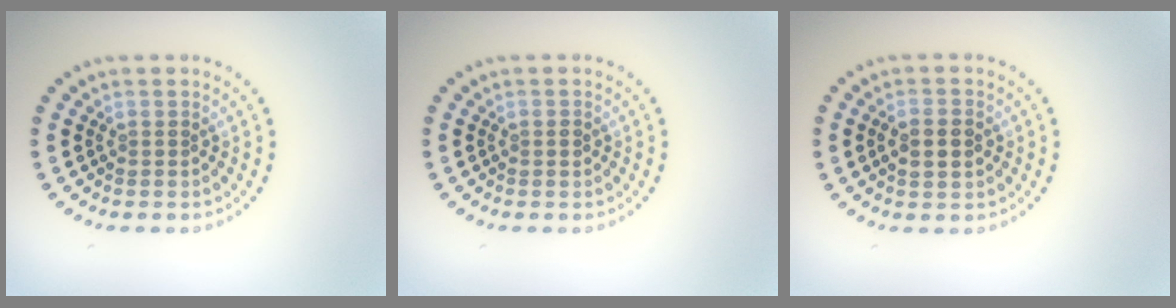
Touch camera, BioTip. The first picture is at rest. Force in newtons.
{"total": 0.7, "press": 0.7, "slide": 0.1}
{"total": 2.5, "press": 2.5, "slide": 0.2}